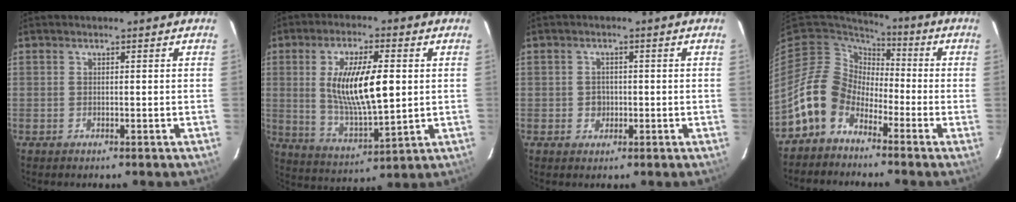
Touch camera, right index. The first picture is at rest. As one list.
[{"total": 14.6, "force": [1.8, 4.9, 13.7], "torque": [-0.248, -0.006, 0.042]}, {"total": 2.4, "force": [-0.4, 2.3, 0.7], "torque": [-0.011, 0.005, -0.004]}, {"total": 10.2, "force": [-6.5, 7.3, 2.9], "torque": [-0.068, 0.028, -0.131]}]